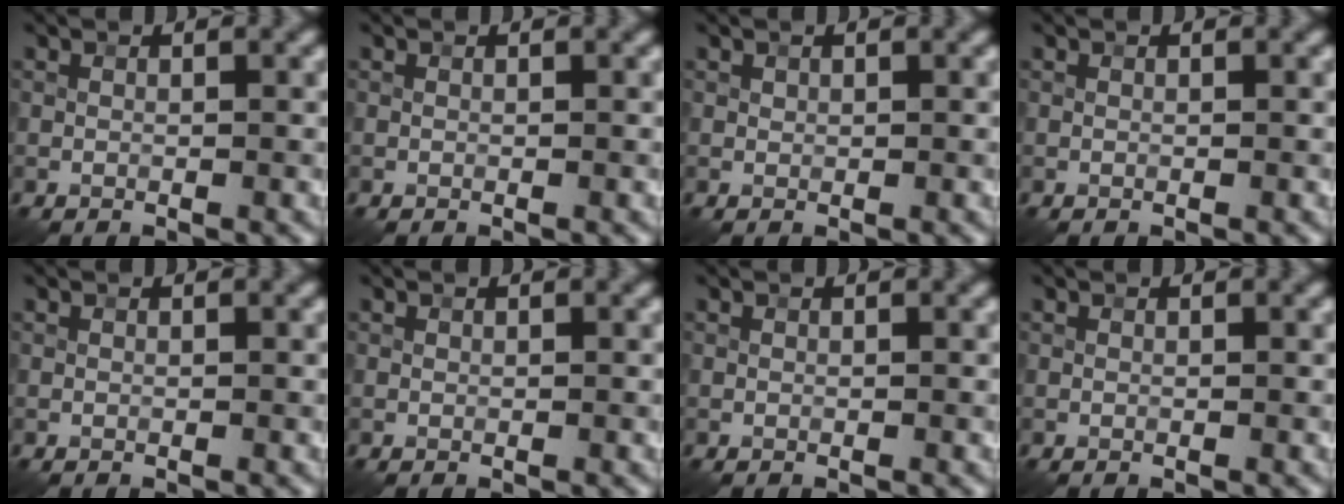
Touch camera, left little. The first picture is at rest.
{"total": 0.0}
{"total": 0.7, "force": [0.3, -0.3, -0.5], "torque": [0.000, -0.002, 0.013]}
{"total": 0.0}
{"total": 0.0}
{"total": 0.0}
{"total": 0.0}
{"total": 0.0}